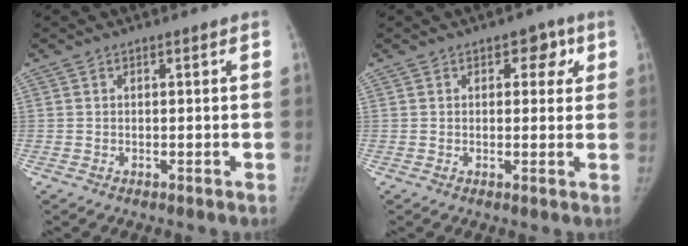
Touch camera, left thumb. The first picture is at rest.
{"total": 4.6, "force": [1.9, 3.0, 2.9], "torque": [-0.002, -0.002, 0.016]}